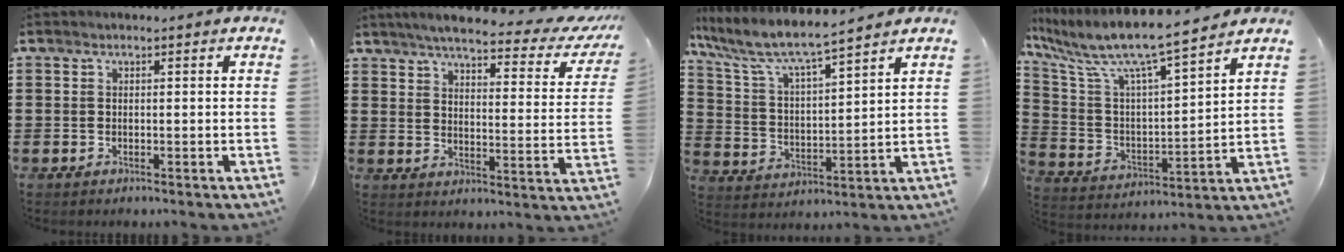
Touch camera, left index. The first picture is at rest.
{"total": 5.6, "force": [4.7, 0.4, 3.1], "torque": [-0.072, -0.029, 0.073]}
{"total": 6.5, "force": [5.8, 0.8, 2.9], "torque": [-0.084, -0.032, 0.094]}
{"total": 8.3, "force": [7.2, 0.4, 4.1], "torque": [-0.116, -0.056, 0.115]}